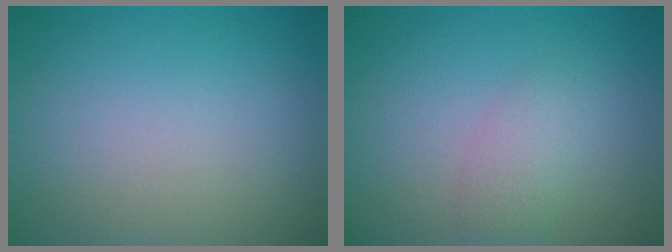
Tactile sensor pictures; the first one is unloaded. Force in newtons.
{"total": 2.2, "press": 2.2, "slide": 0.2}